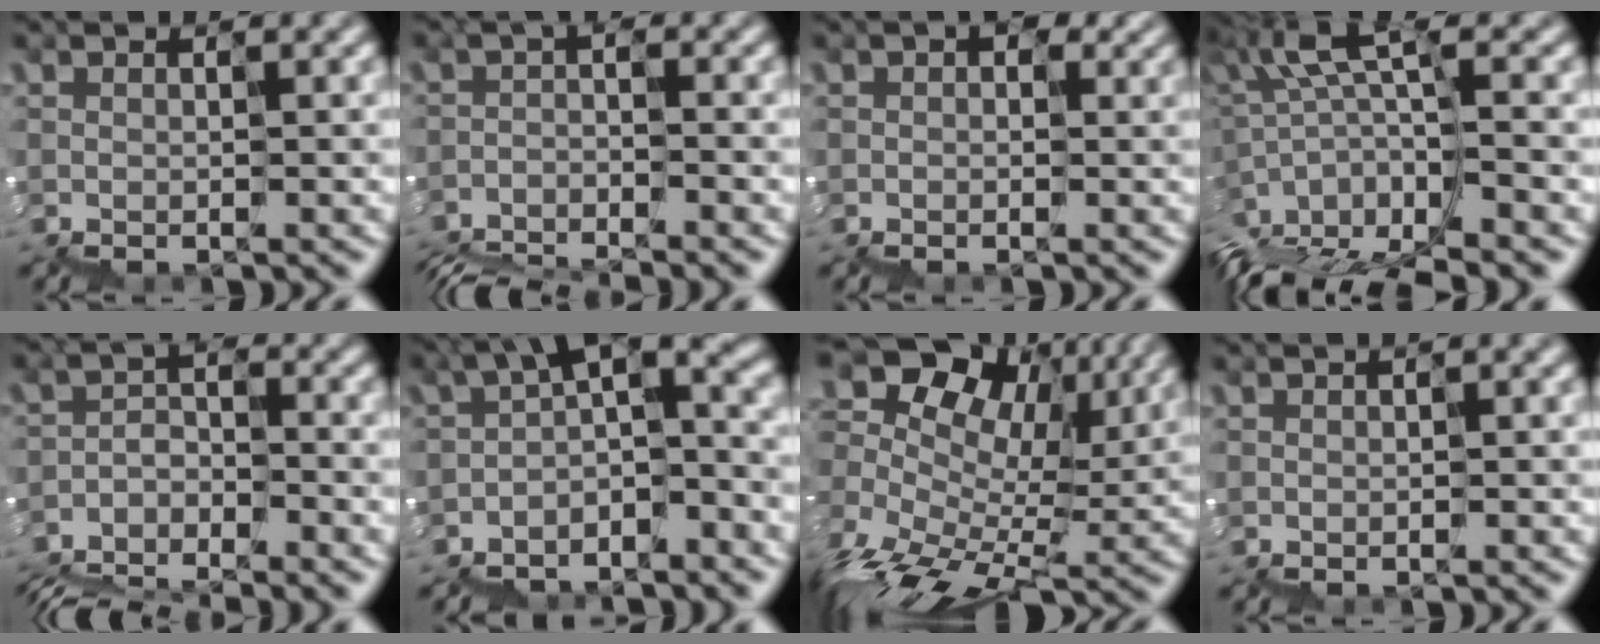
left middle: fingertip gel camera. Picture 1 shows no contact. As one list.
[{"total": 5.4, "force": [-5.3, 0.5, 0.9], "torque": [-0.024, -0.015, -0.083]}, {"total": 2.6, "force": [0.8, 1.7, 1.8], "torque": [-0.027, 0.013, 0.007]}, {"total": 8.8, "force": [-5.2, 2.2, 6.7], "torque": [-0.150, 0.010, -0.087]}, {"total": 6.5, "force": [-6.2, 1.3, 1.1], "torque": [-0.043, -0.008, -0.105]}, {"total": 6.2, "force": [-2.0, 2.5, 5.3], "torque": [-0.097, 0.015, -0.038]}, {"total": 13.4, "force": [2.4, 8.5, 10.0], "torque": [-0.195, 0.028, 0.067]}, {"total": 1.4, "force": [0.0, 0.5, 1.3], "torque": [-0.012, 0.004, 0.003]}]